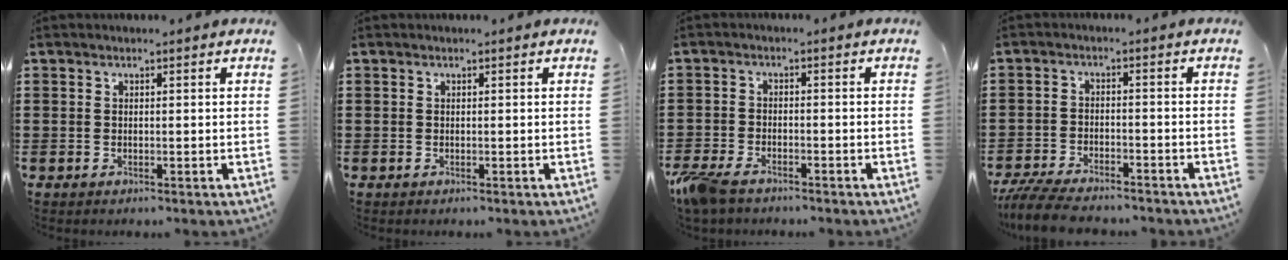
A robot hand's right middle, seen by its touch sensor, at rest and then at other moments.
{"total": 0.0}
{"total": 3.8, "force": [-3.2, 1.2, 1.8], "torque": [-0.064, -0.008, -0.072]}
{"total": 5.6, "force": [-5.2, 0.9, 1.7], "torque": [-0.045, -0.003, -0.106]}